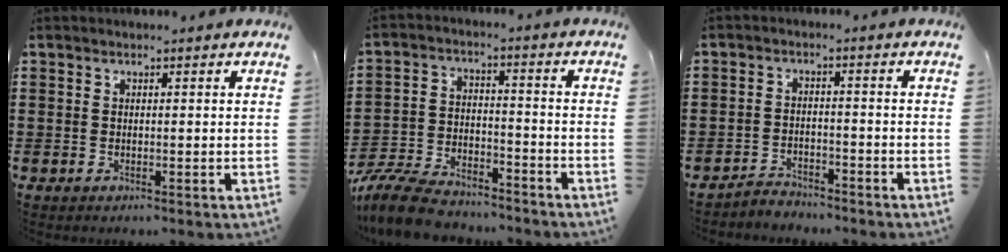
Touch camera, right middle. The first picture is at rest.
{"total": 8.9, "force": [-8.3, 1.6, 2.7], "torque": [-0.061, 0.018, -0.164]}
{"total": 2.9, "force": [-2.8, 0.5, -0.3], "torque": [-0.003, 0.003, -0.062]}